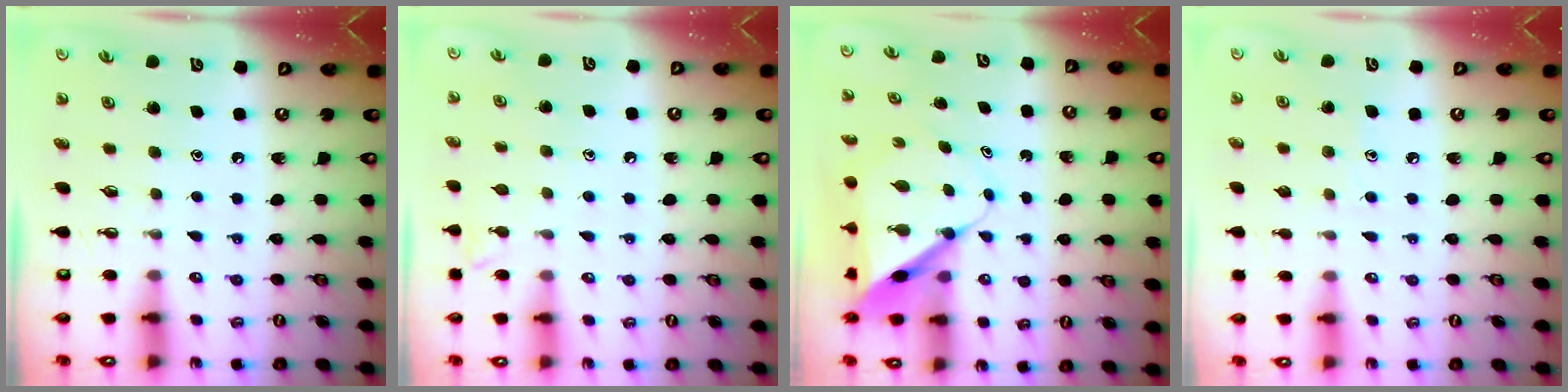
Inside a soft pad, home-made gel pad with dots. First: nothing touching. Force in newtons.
{"total": 5.5, "press": 5.4, "slide": 0.5}
{"total": 8.1, "press": 8.1, "slide": 0.7}
{"total": 5.3, "press": 5.3, "slide": 0.6}